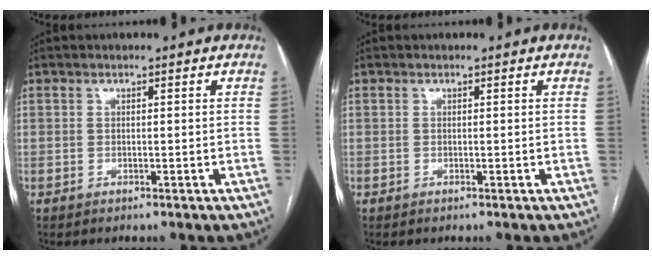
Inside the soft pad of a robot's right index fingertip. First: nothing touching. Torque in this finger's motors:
{"motor_torque": [0.00, 0.00, 0.00, 0.00]}